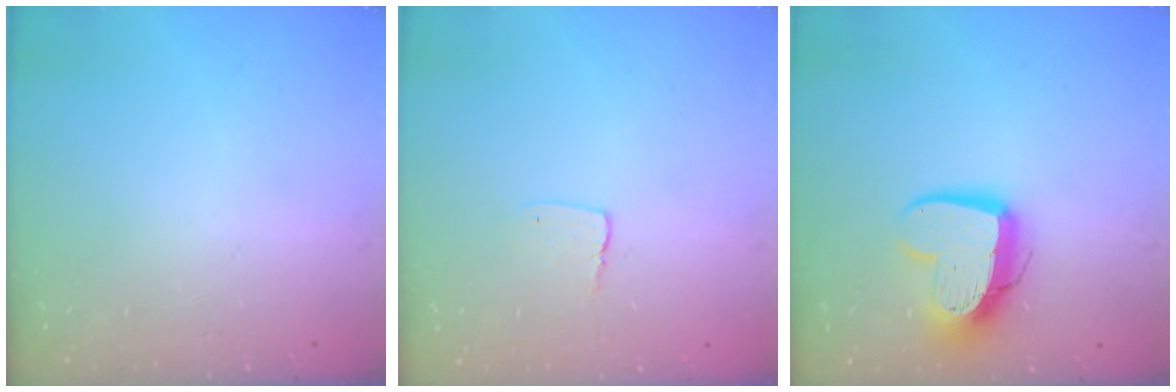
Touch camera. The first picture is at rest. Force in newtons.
{"total": 3.6, "press": 3.6, "slide": 0.3}
{"total": 13.5, "press": 13.5, "slide": 1.1}